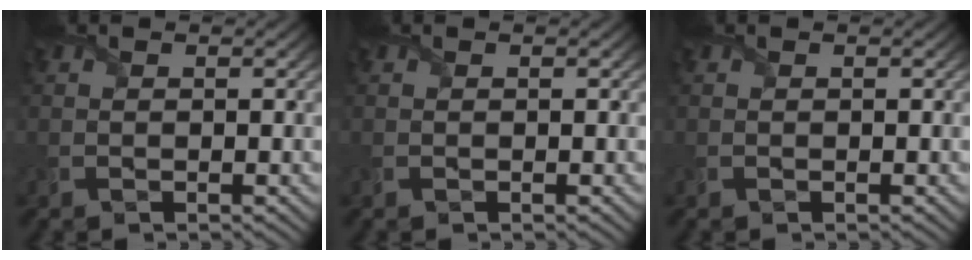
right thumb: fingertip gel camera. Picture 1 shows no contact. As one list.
[{"total": 0.0}, {"total": 0.0}]